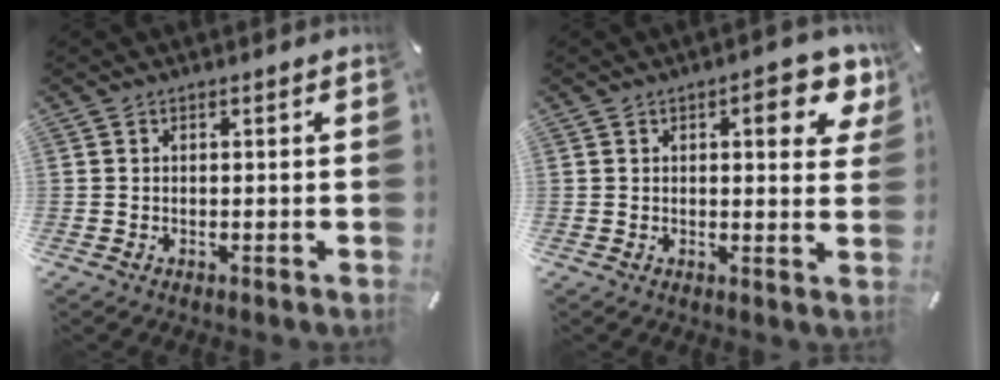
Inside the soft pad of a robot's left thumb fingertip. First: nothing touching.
{"total": 9.1, "force": [4.1, 3.5, 7.3], "torque": [-0.090, -0.017, 0.061]}